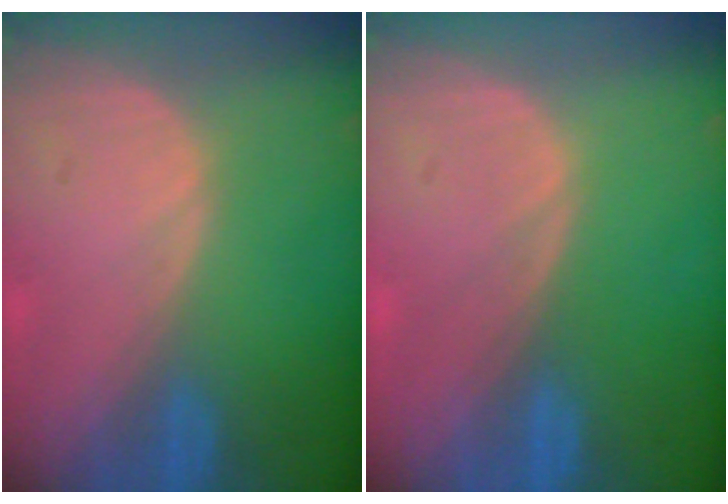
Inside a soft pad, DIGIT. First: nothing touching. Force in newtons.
{"total": 0.0}